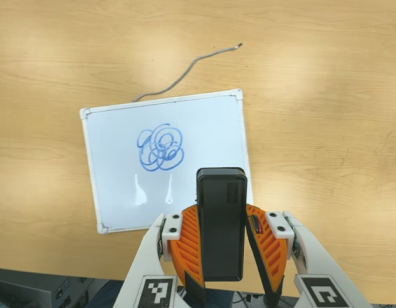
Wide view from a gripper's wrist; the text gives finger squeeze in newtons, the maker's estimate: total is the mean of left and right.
{"total": 4.9, "left": 4.5, "right": 5.4}